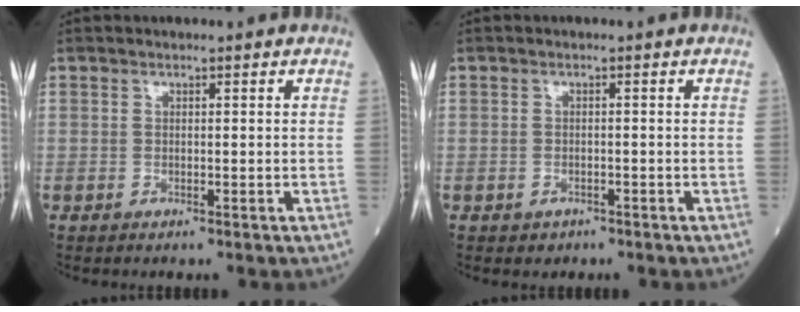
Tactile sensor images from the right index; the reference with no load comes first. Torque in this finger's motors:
{"motor_torque": [0.02, -0.09, -0.02, 0.01]}